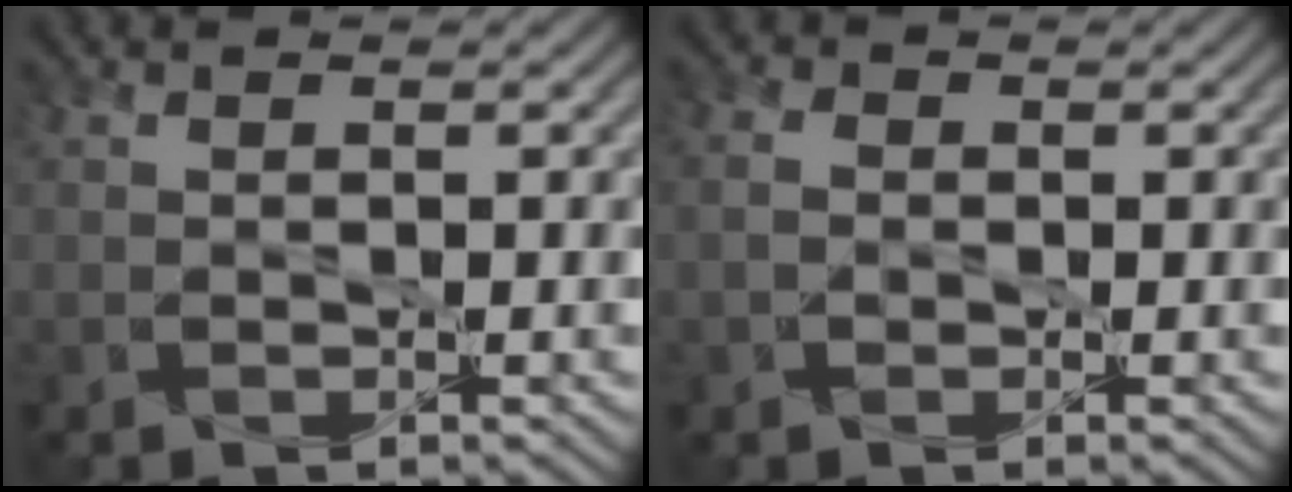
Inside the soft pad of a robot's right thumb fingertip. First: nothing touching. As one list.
[{"total": 1.7, "force": [-0.5, 1.4, 0.9], "torque": [-0.015, -0.003, -0.005]}]